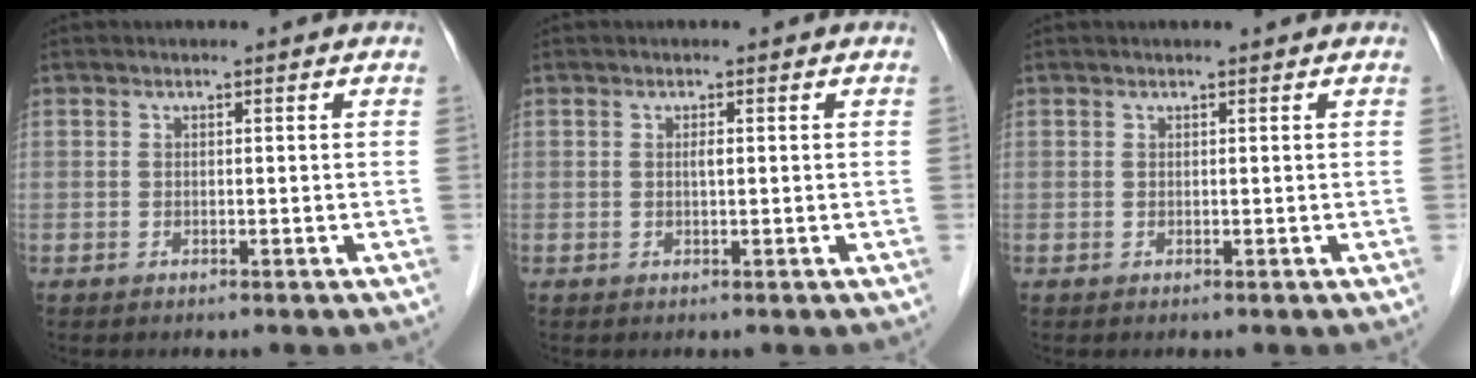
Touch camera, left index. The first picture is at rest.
{"total": 0.6, "force": [-0.1, 0.0, 0.6], "torque": [-0.013, -0.004, -0.002]}
{"total": 0.8, "force": [0.7, 0.0, 0.5], "torque": [-0.005, 0.011, 0.012]}